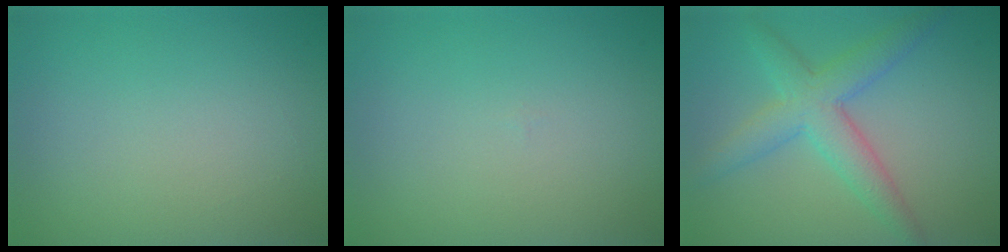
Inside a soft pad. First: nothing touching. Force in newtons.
{"total": 0.0}
{"total": 4.7, "press": 4.7, "slide": 0.1}